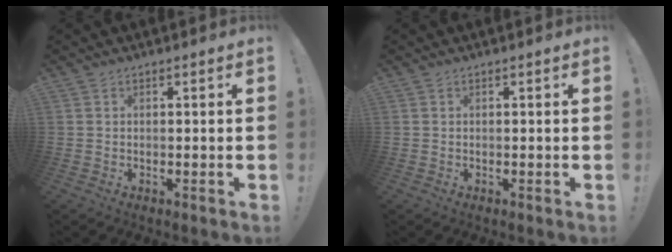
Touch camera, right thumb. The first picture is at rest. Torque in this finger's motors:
{"motor_torque": [0.00, 0.00, 0.00, 0.00, 0.05]}